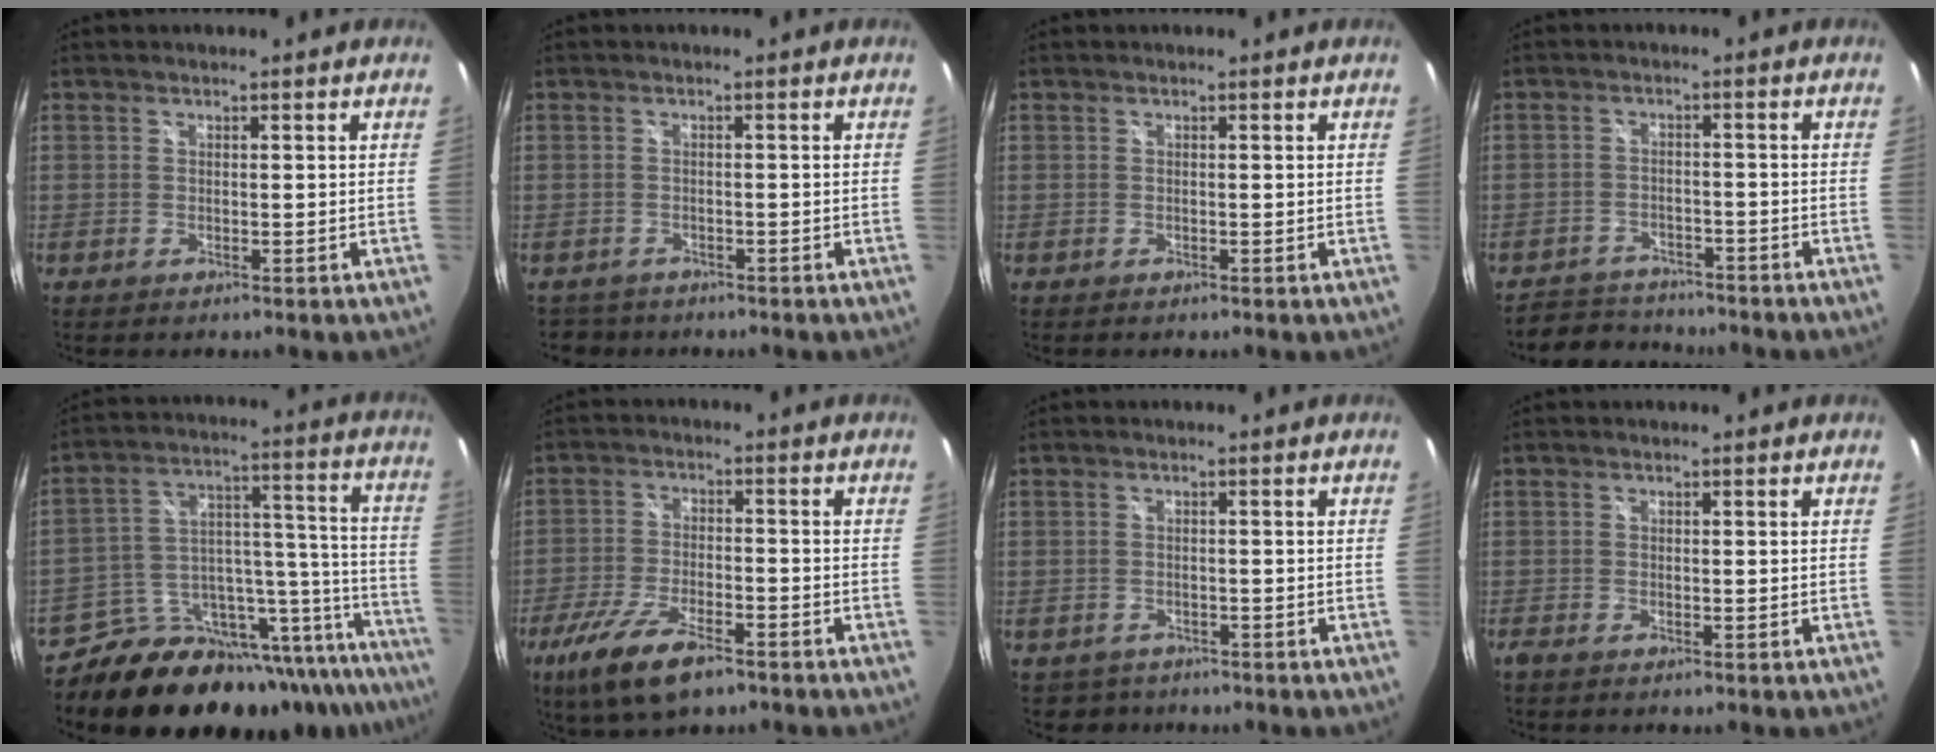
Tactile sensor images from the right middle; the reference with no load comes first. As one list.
[{"total": 3.1, "force": [-2.5, 1.9, 0.2], "torque": [-0.012, -0.002, -0.040]}, {"total": 0.0}, {"total": 7.0, "force": [-6.6, 2.4, 0.8], "torque": [-0.033, 0.013, -0.103]}, {"total": 26.5, "force": [-21.7, 10.4, 11.2], "torque": [-0.142, 0.037, -0.299]}, {"total": 12.3, "force": [-8.0, 4.2, 8.3], "torque": [-0.190, -0.031, -0.148]}, {"total": 2.8, "force": [-2.0, 2.0, 0.0], "torque": [-0.008, -0.001, -0.029]}, {"total": 0.8, "force": [-0.7, 0.1, 0.5], "torque": [-0.011, -0.003, -0.014]}]